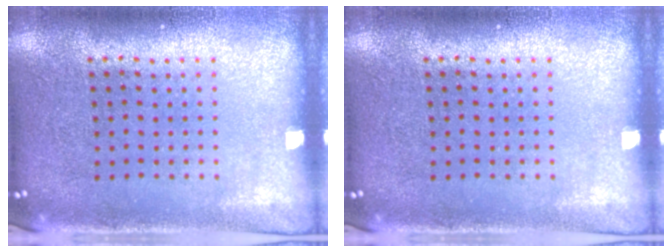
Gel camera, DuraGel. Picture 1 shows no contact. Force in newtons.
{"total": 0.0}